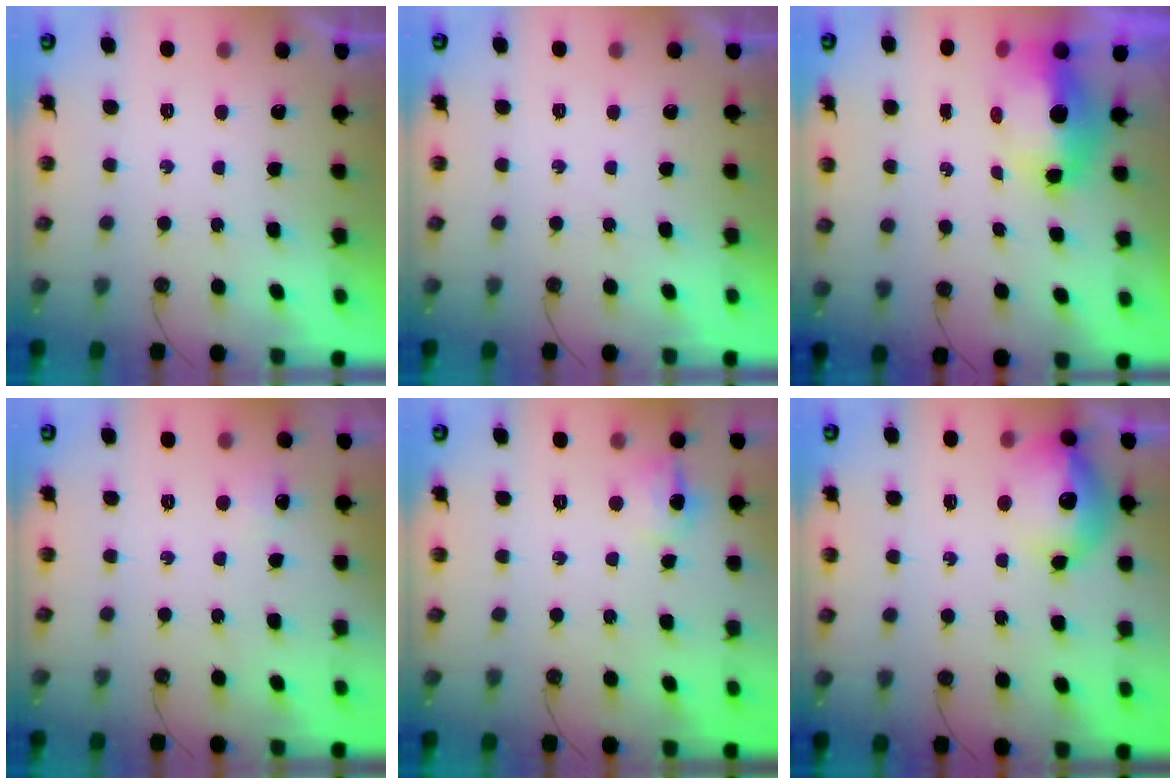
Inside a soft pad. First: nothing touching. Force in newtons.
{"total": 0.0}
{"total": 8.3, "press": 8.2, "slide": 1.0}
{"total": 5.3, "press": 5.2, "slide": 0.7}
{"total": 9.6, "press": 9.6, "slide": 0.9}
{"total": 15.8, "press": 15.8, "slide": 1.1}